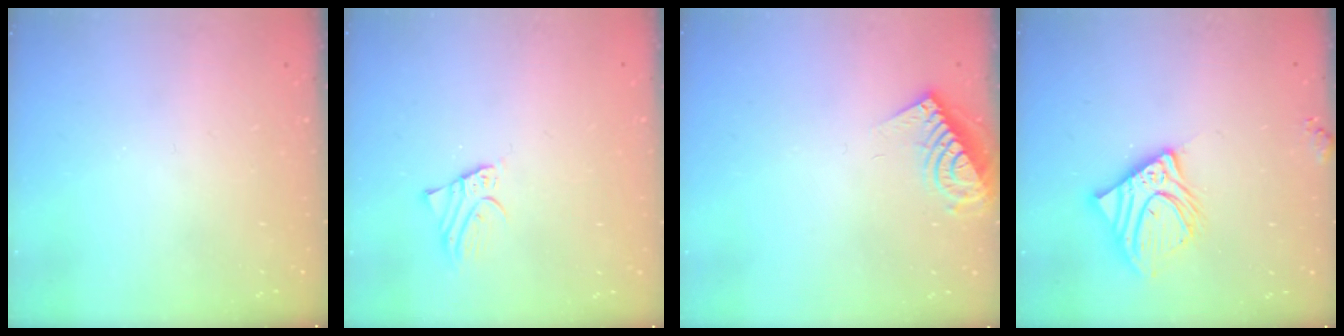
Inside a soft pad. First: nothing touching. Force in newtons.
{"total": 2.1, "press": 2.1, "slide": 0.2}
{"total": 8.7, "press": 8.7, "slide": 0.8}
{"total": 15.3, "press": 15.1, "slide": 2.4}